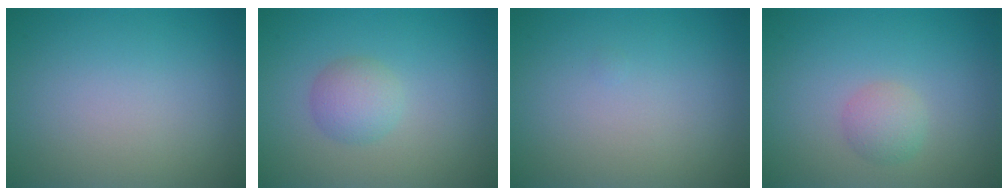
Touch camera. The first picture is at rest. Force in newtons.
{"total": 2.2, "press": 2.2, "slide": 0.1}
{"total": 0.0}
{"total": 1.8, "press": 1.8, "slide": 0.1}